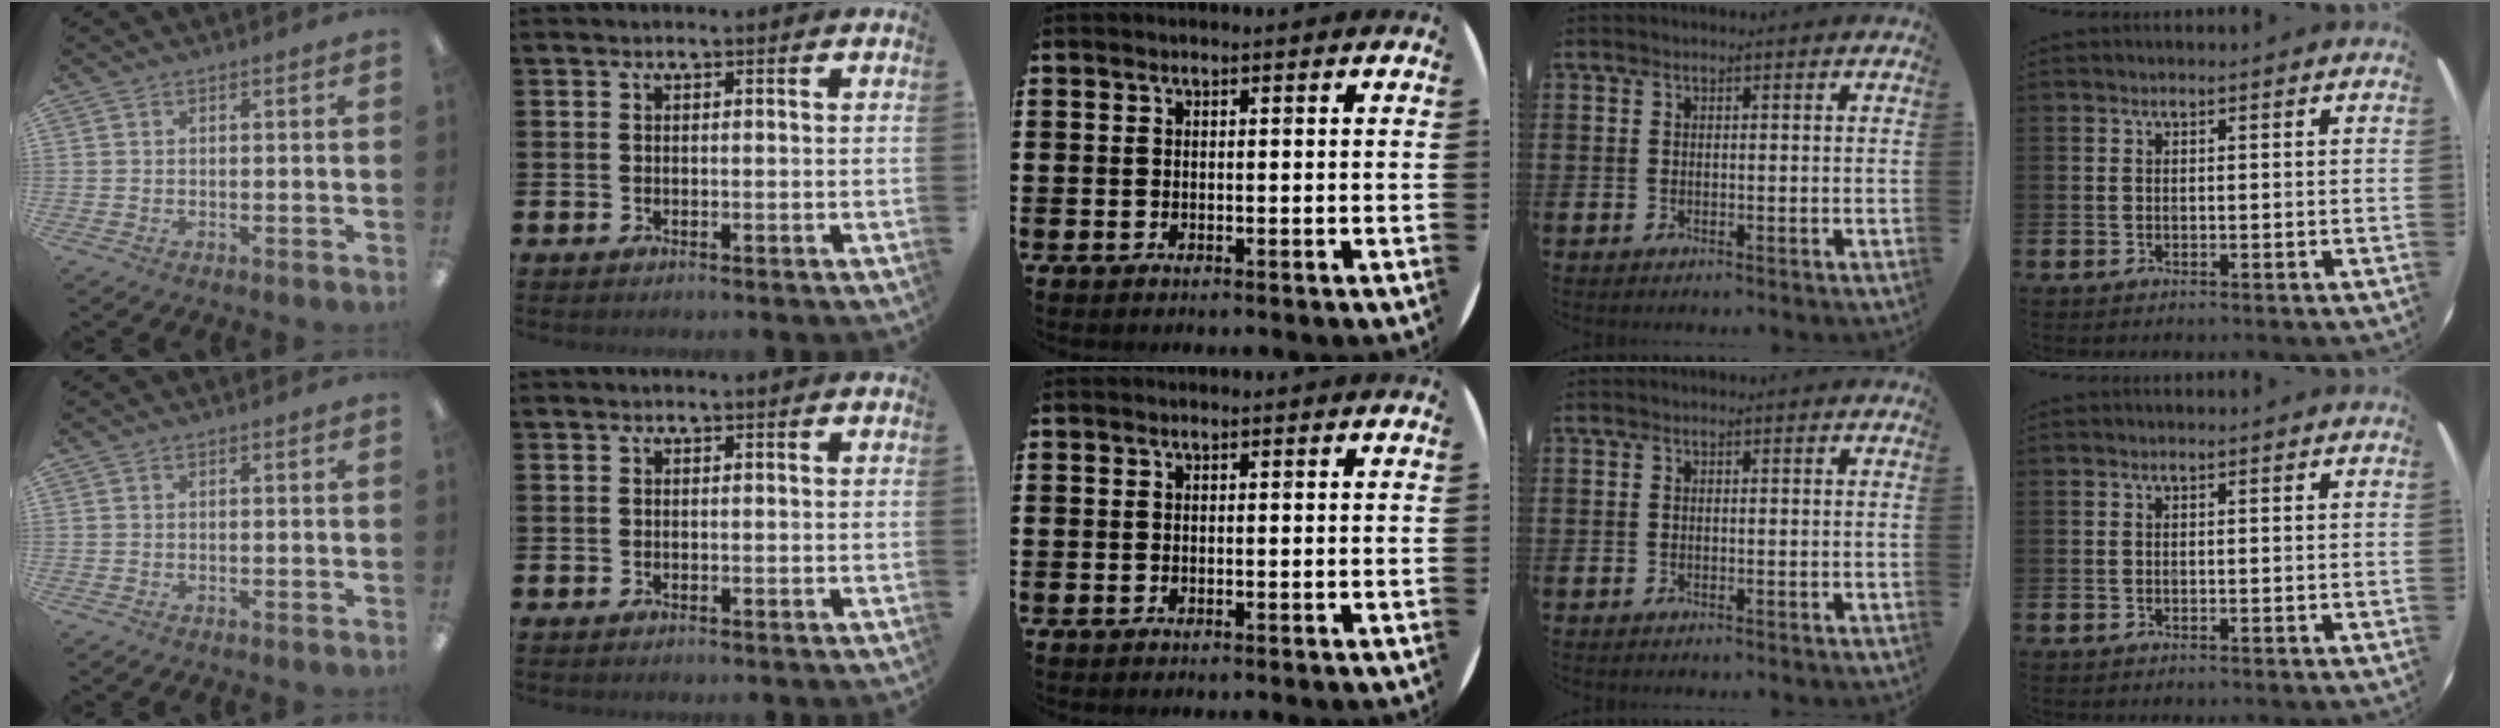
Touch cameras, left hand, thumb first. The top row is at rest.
{}